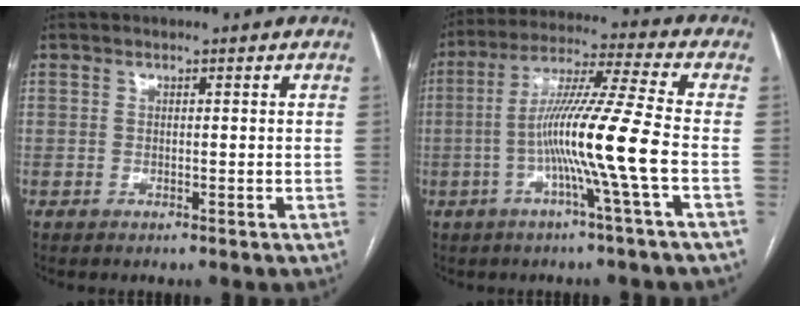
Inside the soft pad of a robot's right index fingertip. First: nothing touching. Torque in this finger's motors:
{"motor_torque": [1.99, -0.14, 1.05, 0.21]}